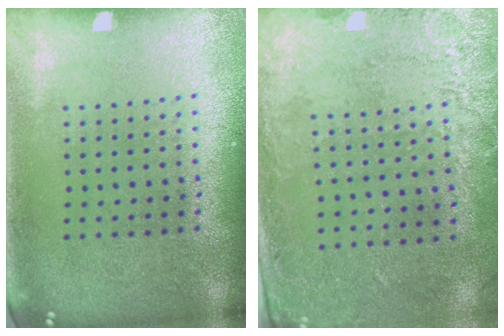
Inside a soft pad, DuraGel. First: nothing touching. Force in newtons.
{"total": 2.6, "press": 2.0, "slide": 1.7}